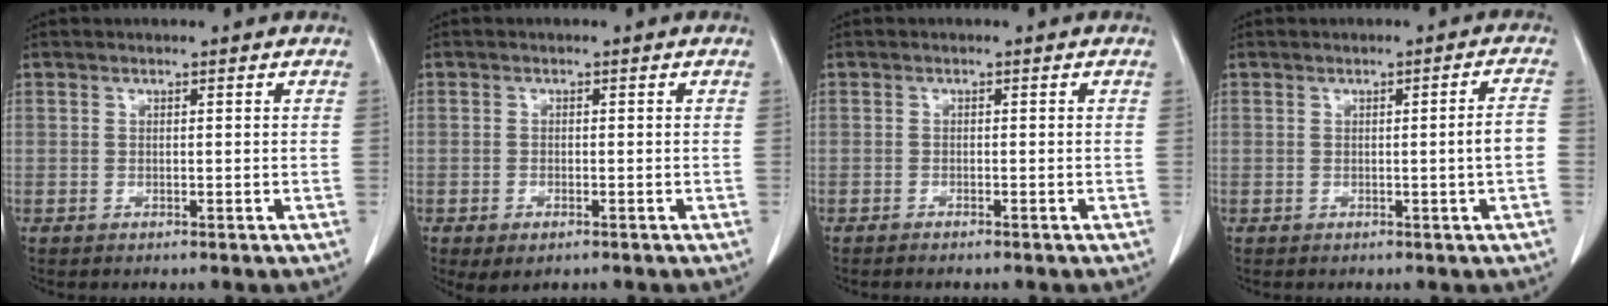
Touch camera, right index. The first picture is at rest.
{"total": 2.8, "force": [-1.6, 1.3, 2.0], "torque": [-0.034, -0.004, -0.017]}
{"total": 1.6, "force": [-1.4, 0.1, 0.8], "torque": [-0.015, -0.003, -0.015]}
{"total": 3.4, "force": [-0.6, -0.4, 3.3], "torque": [-0.045, 0.000, -0.009]}